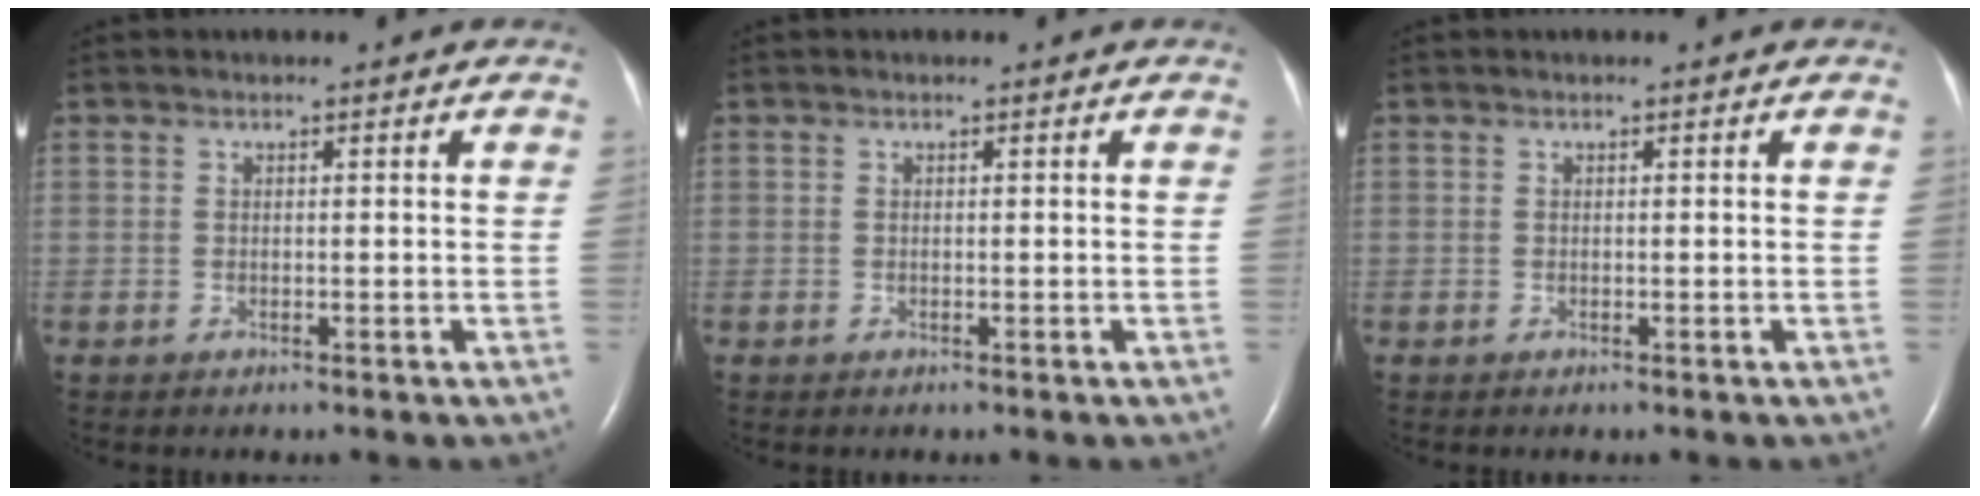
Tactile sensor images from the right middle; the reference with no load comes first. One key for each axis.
{"total": 0.0}
{"total": 0.0}